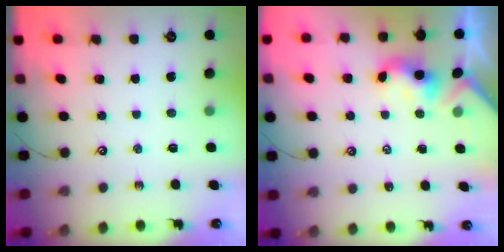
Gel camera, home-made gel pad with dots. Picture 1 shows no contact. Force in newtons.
{"total": 2.3, "press": 2.3, "slide": 0.3}